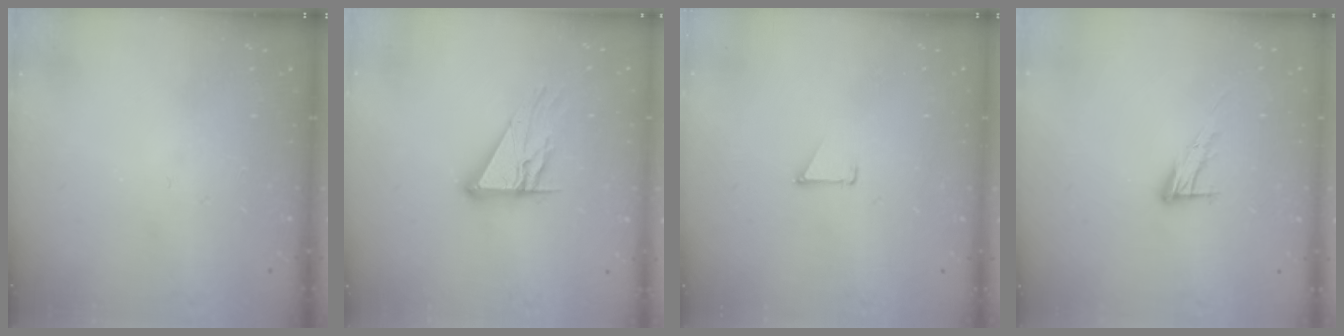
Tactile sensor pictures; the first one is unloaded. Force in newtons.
{"total": 11.7, "press": 11.7, "slide": 0.9}
{"total": 0.9, "press": 0.8, "slide": 0.1}
{"total": 9.1, "press": 9.1, "slide": 0.6}